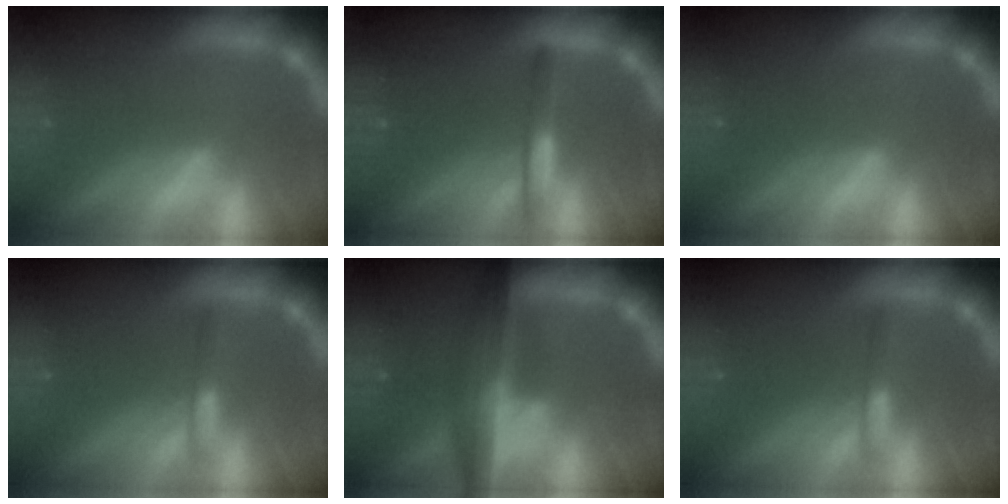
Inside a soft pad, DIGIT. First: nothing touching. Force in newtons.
{"total": 2.4}
{"total": 0.0}
{"total": 1.4}
{"total": 7.4}
{"total": 1.4}